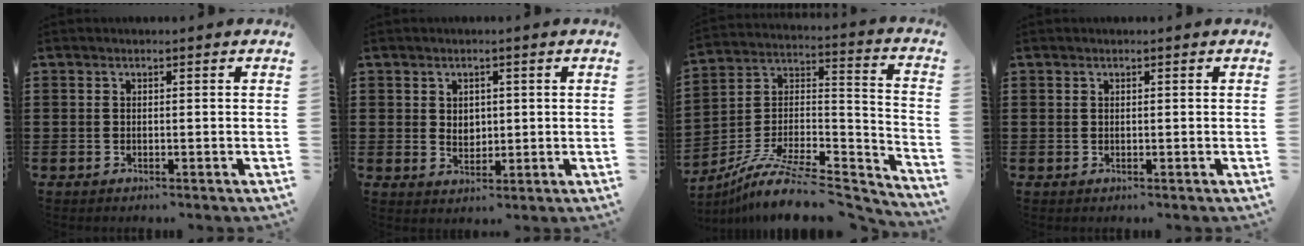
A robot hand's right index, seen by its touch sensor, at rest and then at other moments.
{"total": 2.3, "force": [0.8, 2.0, 0.7], "torque": [-0.012, 0.007, 0.011]}
{"total": 11.0, "force": [-8.3, 3.4, 6.4], "torque": [-0.120, 0.011, -0.159]}
{"total": 0.0}